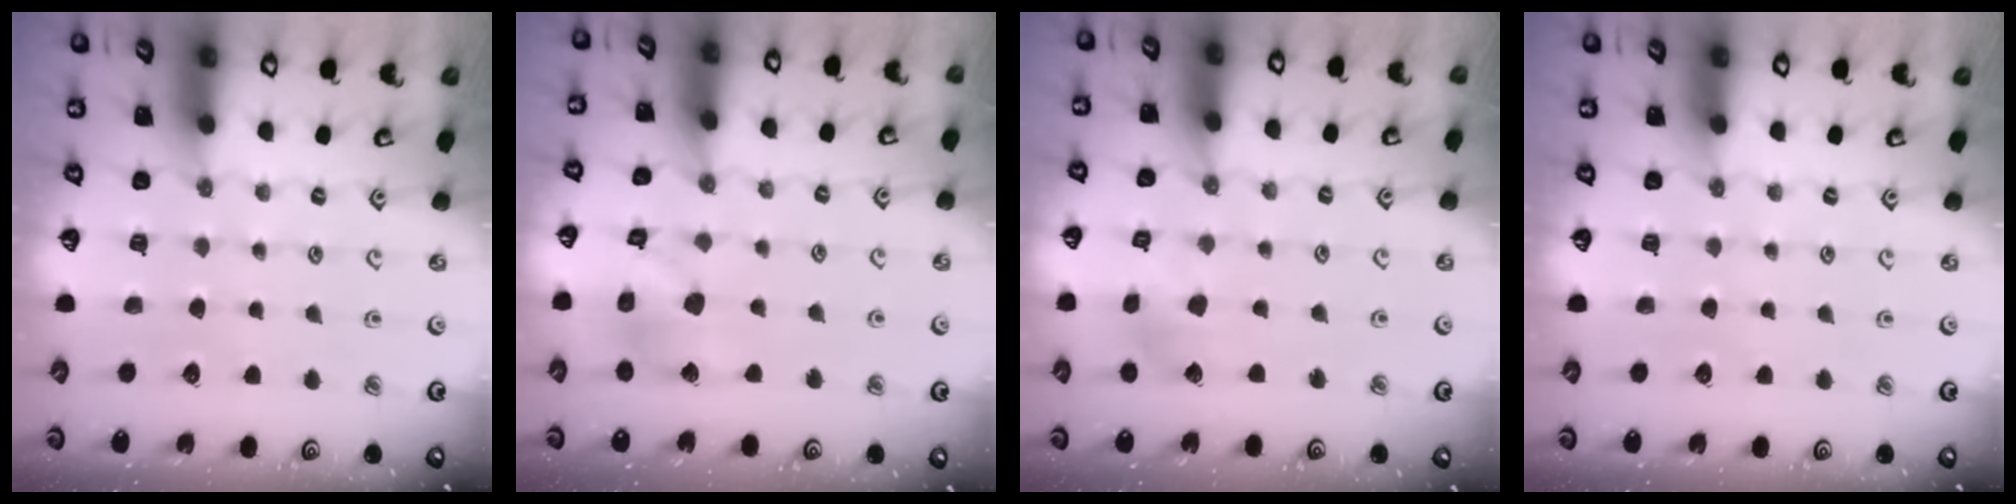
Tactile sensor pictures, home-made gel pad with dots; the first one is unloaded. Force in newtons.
{"total": 12.5, "press": 12.4, "slide": 1.7}
{"total": 3.7, "press": 3.7, "slide": 0.5}
{"total": 0.0}